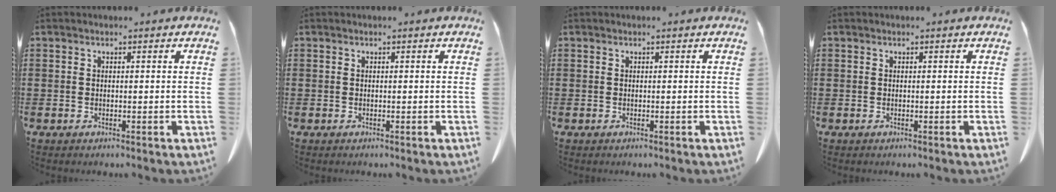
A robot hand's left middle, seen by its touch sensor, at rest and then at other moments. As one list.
[{"total": 0.0}, {"total": 0.0}, {"total": 0.0}]